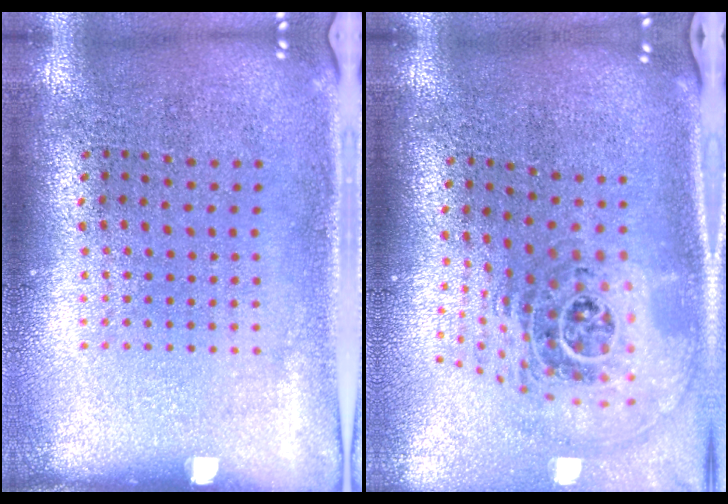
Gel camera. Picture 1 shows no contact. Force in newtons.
{"total": 2.0, "press": 1.5, "slide": 1.3}